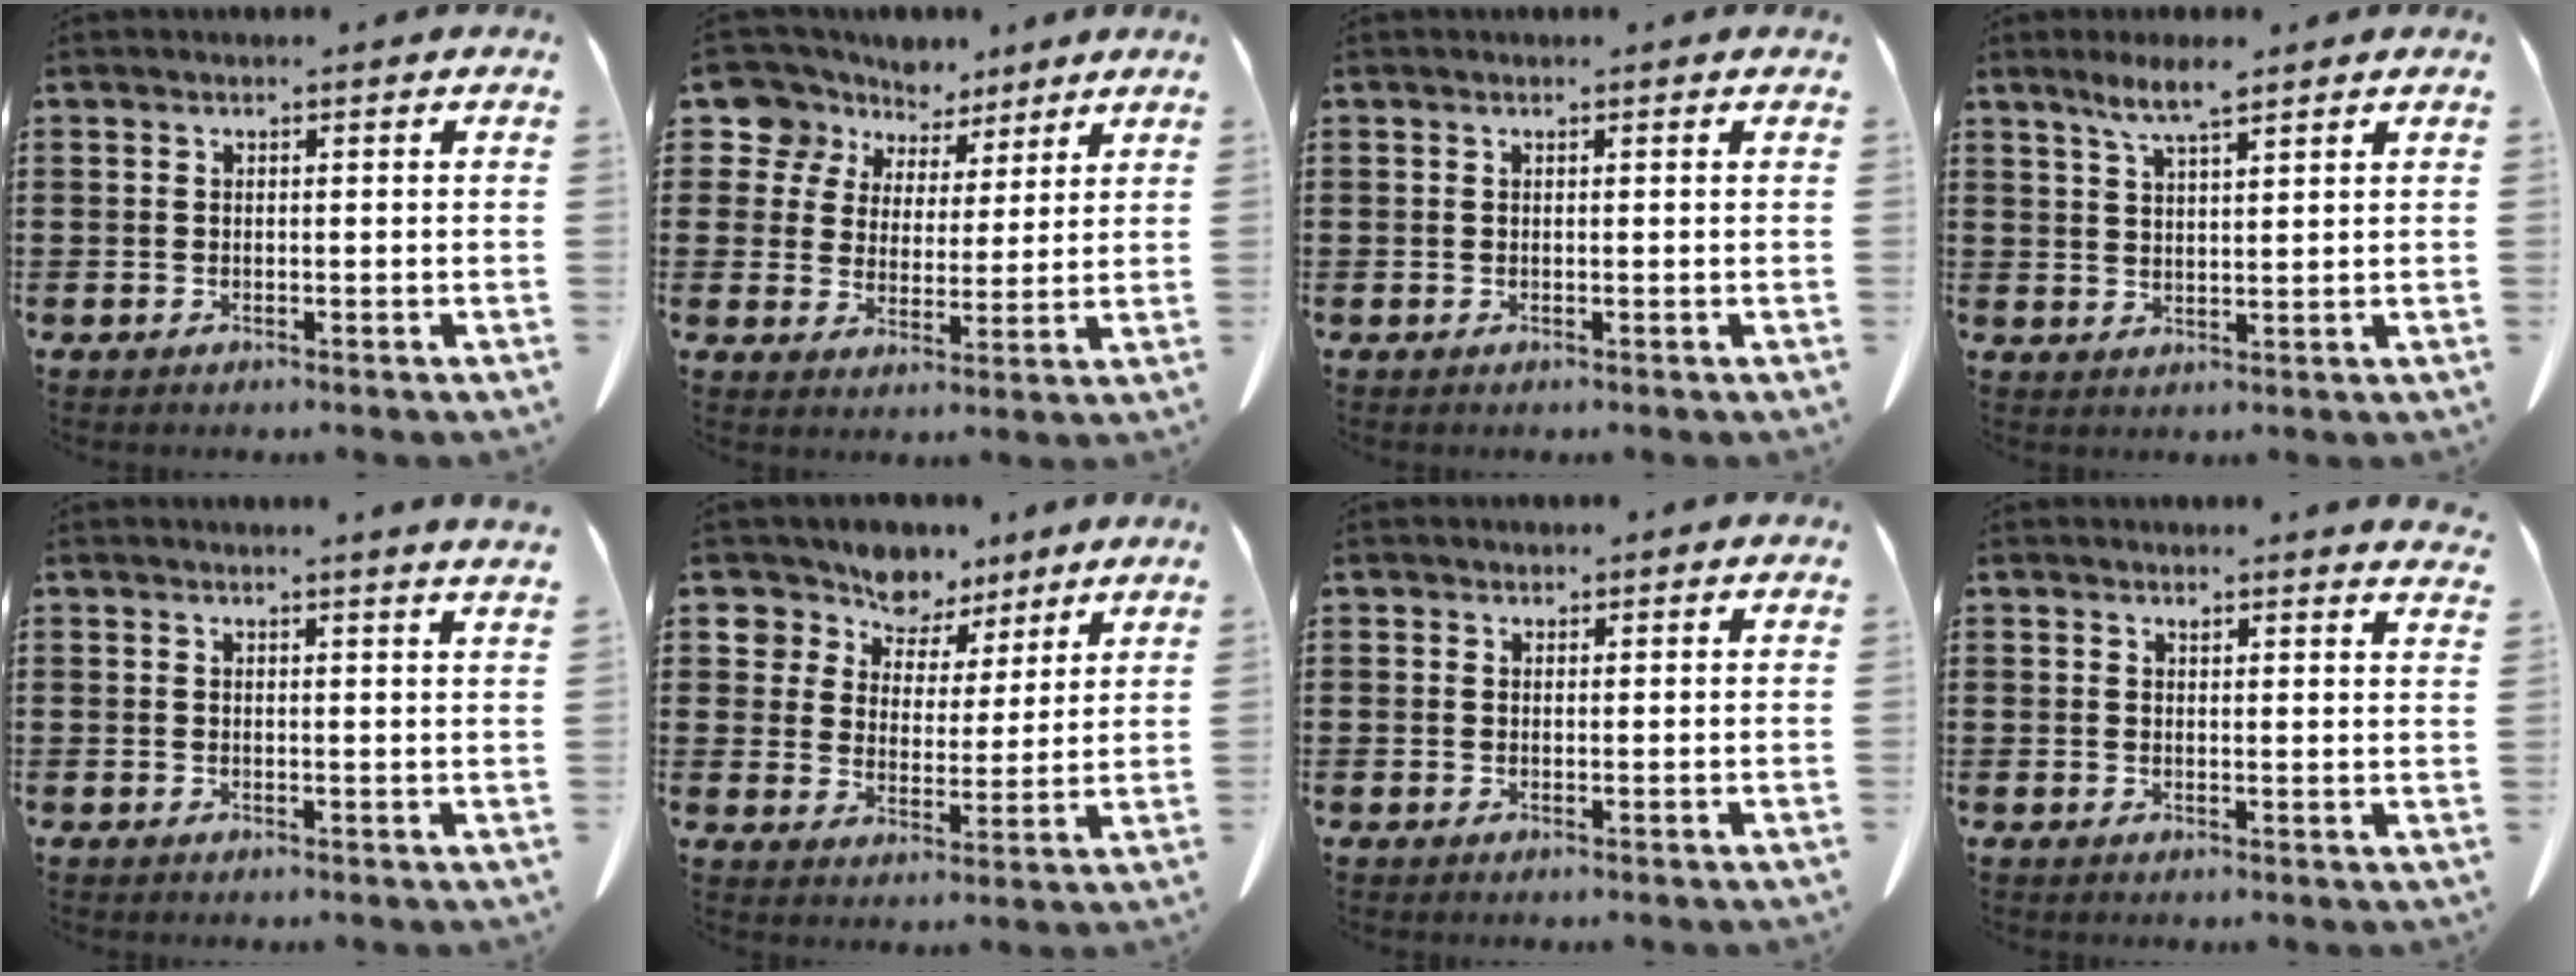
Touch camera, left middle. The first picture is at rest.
{"total": 8.3, "force": [6.4, 5.1, 1.4], "torque": [-0.068, -0.022, 0.118]}
{"total": 0.0}
{"total": 5.6, "force": [3.9, 0.6, 3.9], "torque": [-0.085, -0.002, 0.069]}
{"total": 1.7, "force": [1.5, -0.7, 0.4], "torque": [-0.008, -0.005, 0.029]}
{"total": 7.4, "force": [6.6, 3.4, 0.1], "torque": [-0.048, -0.039, 0.125]}
{"total": 0.8, "force": [0.7, 0.4, 0.1], "torque": [-0.004, 0.000, 0.015]}
{"total": 2.1, "force": [2.1, -0.2, 0.3], "torque": [-0.001, -0.009, 0.037]}